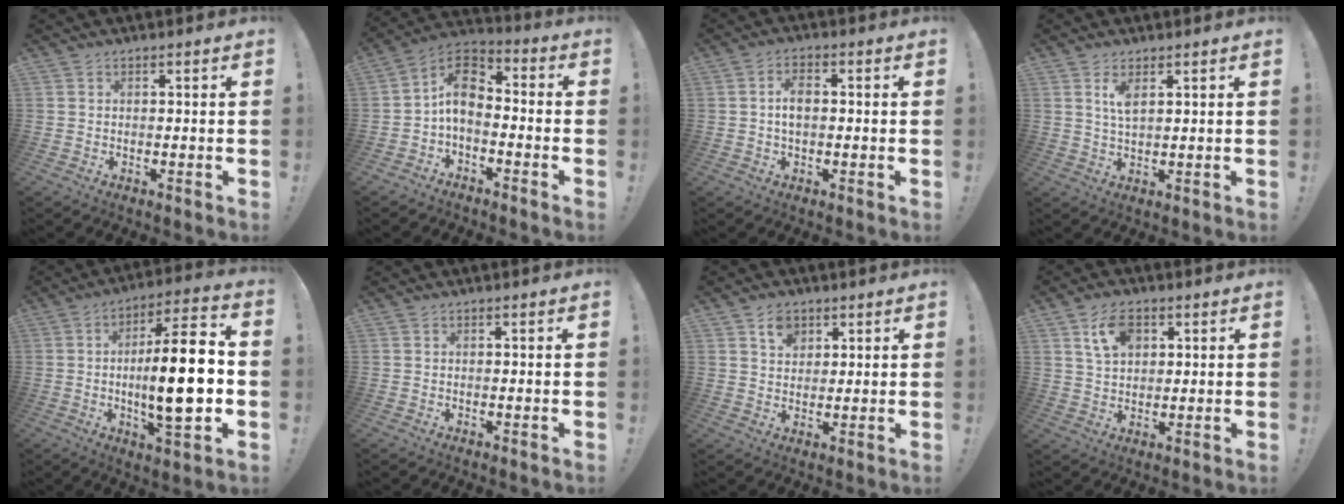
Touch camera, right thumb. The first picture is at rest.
{"total": 9.1, "force": [-0.6, 6.4, 6.4], "torque": [-0.105, 0.008, -0.007]}
{"total": 4.6, "force": [0.1, 2.5, 3.8], "torque": [-0.055, 0.006, -0.001]}
{"total": 4.2, "force": [2.1, 1.5, 3.3], "torque": [-0.062, -0.006, 0.035]}
{"total": 19.1, "force": [-1.9, 4.9, 18.4], "torque": [-0.298, -0.002, -0.035]}
{"total": 0.0}
{"total": 5.6, "force": [3.1, 4.1, 2.2], "torque": [-0.024, -0.012, 0.053]}
{"total": 8.5, "force": [3.8, 5.4, 5.3], "torque": [-0.088, -0.004, 0.071]}